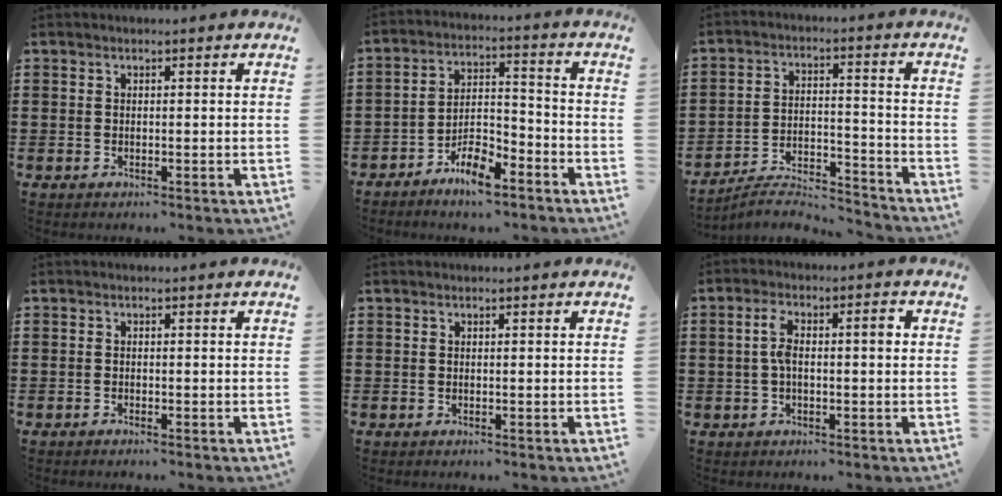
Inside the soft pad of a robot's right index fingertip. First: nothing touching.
{"total": 7.1, "force": [-5.4, 2.4, 4.0], "torque": [-0.069, 0.017, -0.100]}
{"total": 5.6, "force": [-5.4, 0.3, 1.4], "torque": [-0.029, -0.001, -0.107]}
{"total": 0.6, "force": [-0.5, 0.0, 0.2], "torque": [-0.004, -0.001, -0.011]}
{"total": 0.0}
{"total": 4.9, "force": [0.2, 1.7, 4.6], "torque": [-0.087, 0.011, 0.000]}